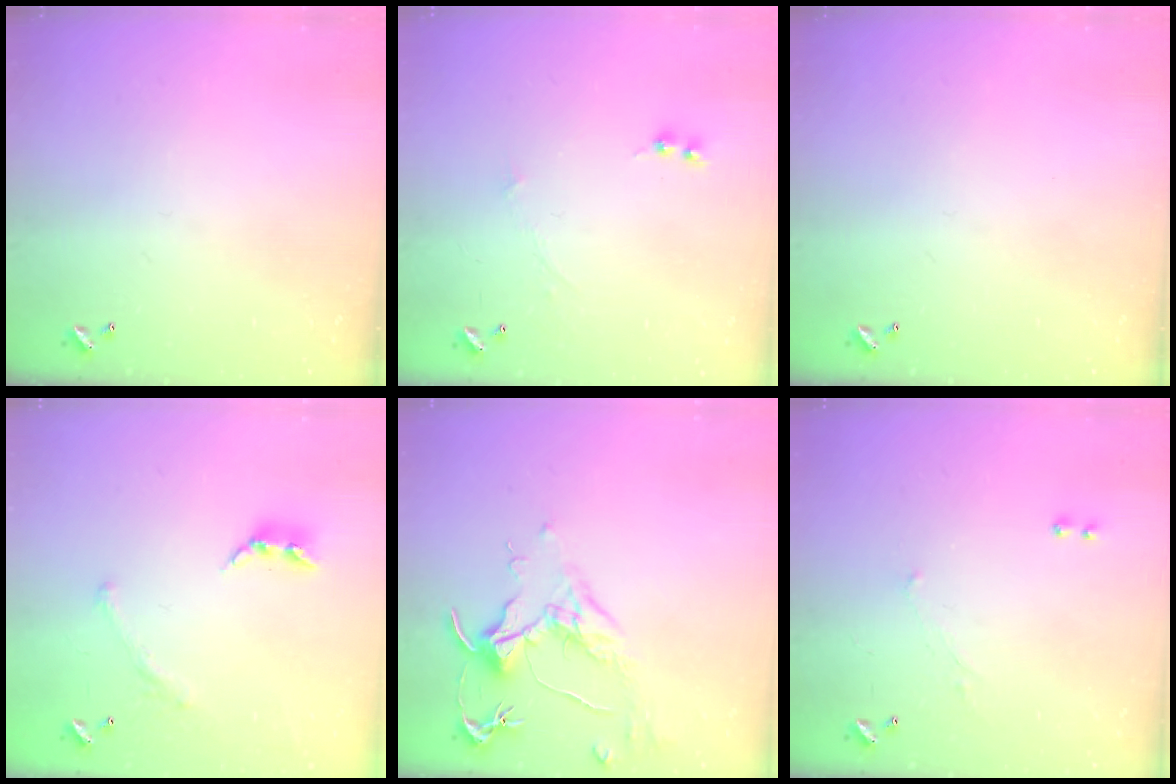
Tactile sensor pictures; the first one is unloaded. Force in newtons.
{"total": 0.0}
{"total": 0.0}
{"total": 1.6, "press": 1.1, "slide": 1.1}
{"total": 1.8, "press": 1.6, "slide": 0.9}
{"total": 1.2, "press": 0.8, "slide": 0.9}